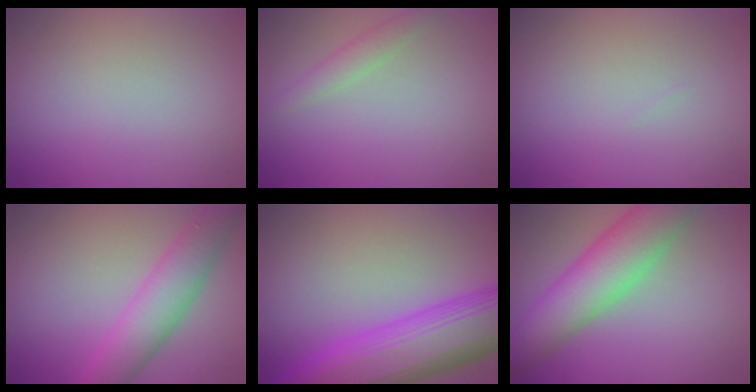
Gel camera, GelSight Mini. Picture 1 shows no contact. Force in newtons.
{"total": 1.5, "press": 1.4, "slide": 0.0}
{"total": 0.0}
{"total": 4.9, "press": 4.9, "slide": 0.0}
{"total": 10.6, "press": 10.6, "slide": 0.2}
{"total": 7.7, "press": 7.7, "slide": 0.3}